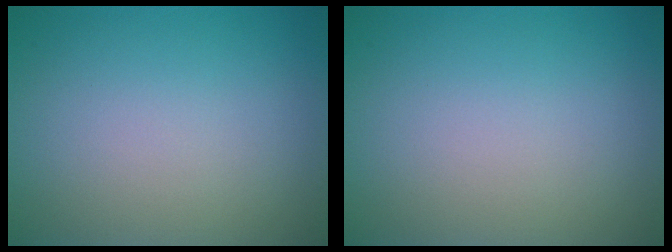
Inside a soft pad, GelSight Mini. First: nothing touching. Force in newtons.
{"total": 0.0}